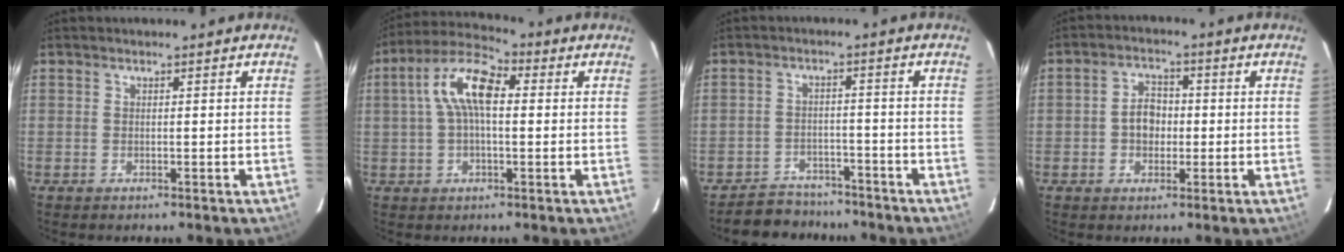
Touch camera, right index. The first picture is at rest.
{"total": 10.0, "force": [1.5, 4.3, 8.9], "torque": [-0.175, 0.028, 0.022]}
{"total": 8.0, "force": [-7.2, 3.5, 0.5], "torque": [-0.028, 0.014, -0.100]}
{"total": 5.0, "force": [-0.5, 3.9, 3.1], "torque": [-0.056, 0.015, -0.005]}